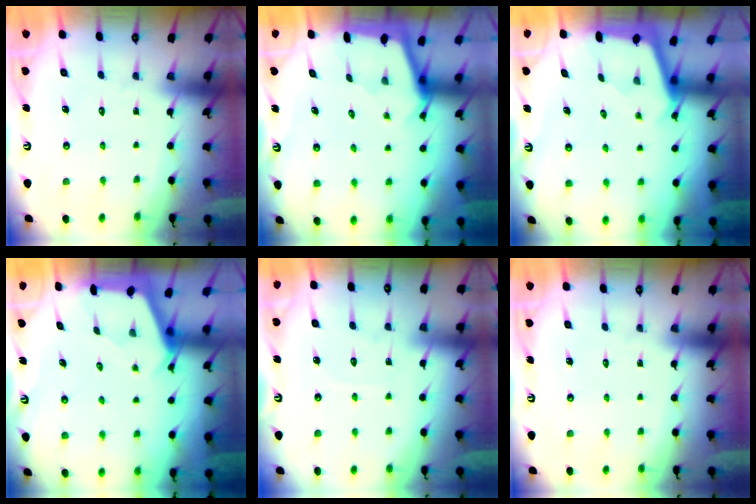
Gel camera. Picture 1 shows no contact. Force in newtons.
{"total": 2.1, "press": 2.1, "slide": 0.3}
{"total": 1.8, "press": 1.8, "slide": 0.2}
{"total": 2.4, "press": 2.4, "slide": 0.2}
{"total": 3.9, "press": 3.9, "slide": 0.5}
{"total": 0.0}